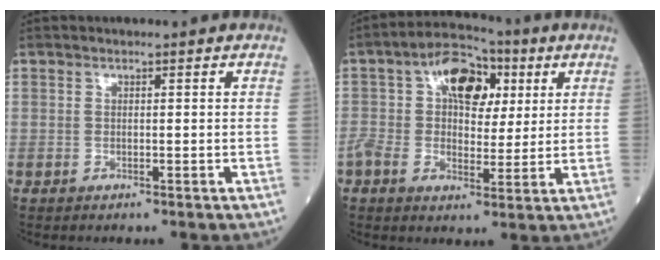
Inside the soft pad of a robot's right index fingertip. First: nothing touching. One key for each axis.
{"total": 10.3, "fx": 2.9, "fy": 5.8, "fz": 8.1, "tx": -0.150, "ty": 0.041, "tz": 0.040}